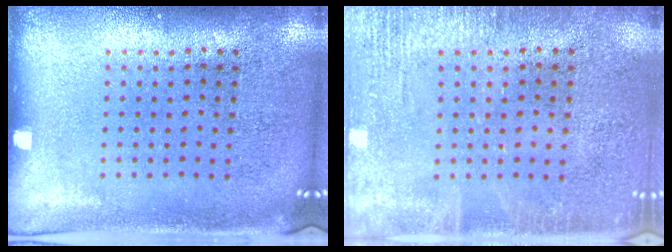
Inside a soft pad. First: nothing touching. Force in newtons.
{"total": 2.4, "press": 2.4, "slide": 0.3}